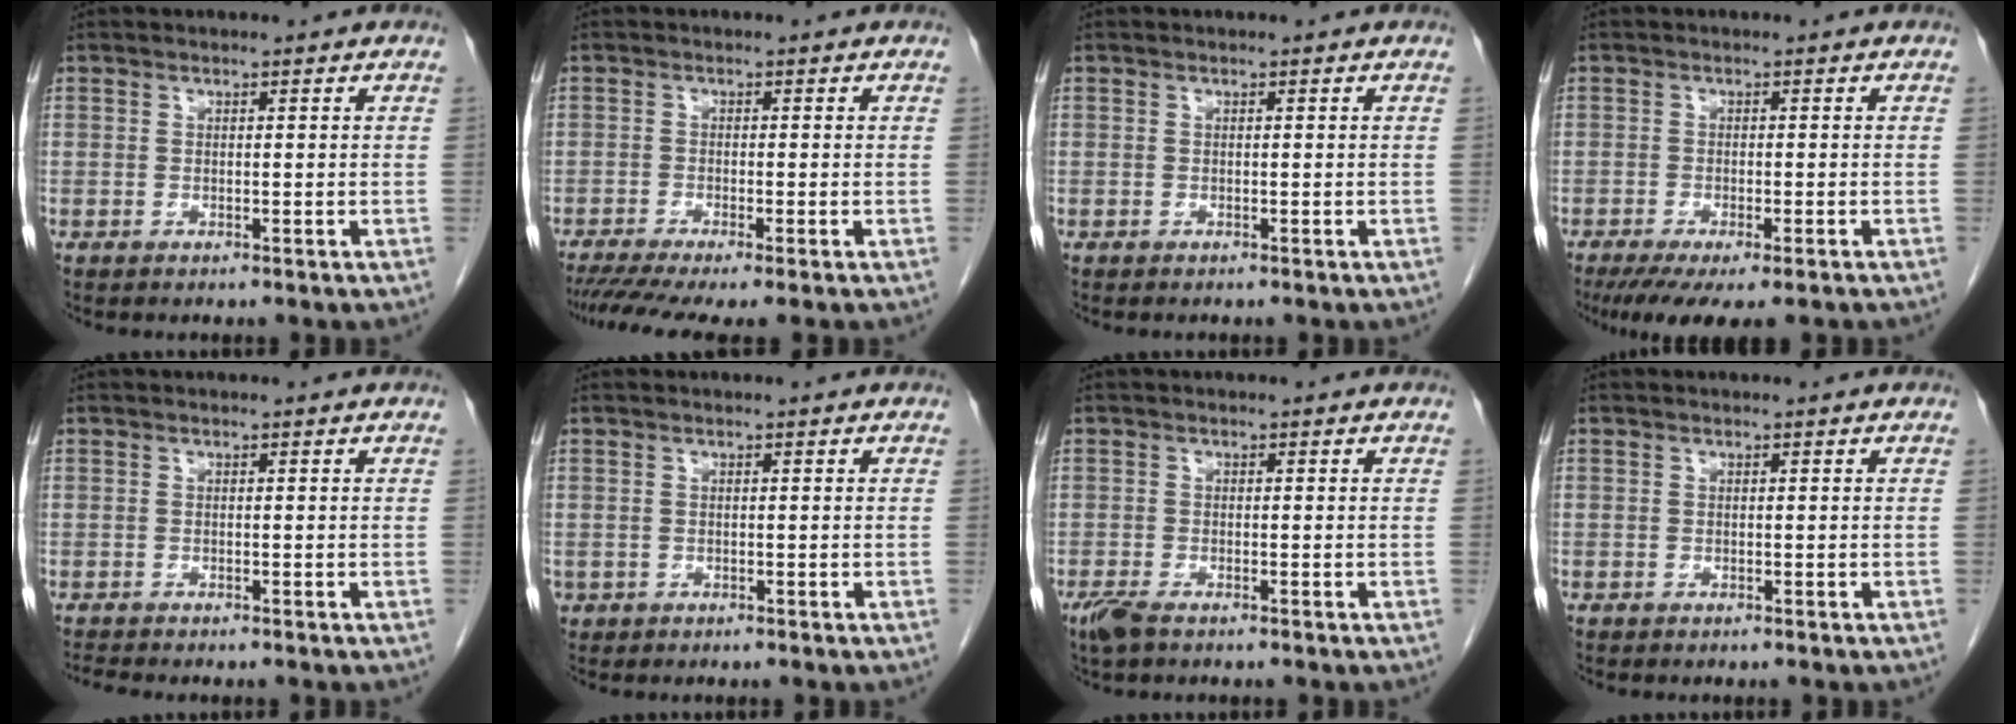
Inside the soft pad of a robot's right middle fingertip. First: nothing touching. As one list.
[{"total": 7.3, "force": [-5.6, 0.3, 4.6], "torque": [-0.073, -0.015, -0.092]}, {"total": 0.0}, {"total": 8.8, "force": [-6.6, 1.6, 5.6], "torque": [-0.076, -0.018, -0.100]}, {"total": 1.7, "force": [-1.6, 0.0, 0.5], "torque": [-0.013, -0.006, -0.025]}, {"total": 0.8, "force": [-0.3, 0.7, 0.1], "torque": [-0.006, 0.003, 0.000]}, {"total": 2.8, "force": [-2.0, 0.8, 1.8], "torque": [-0.042, -0.007, -0.036]}, {"total": 0.0}]